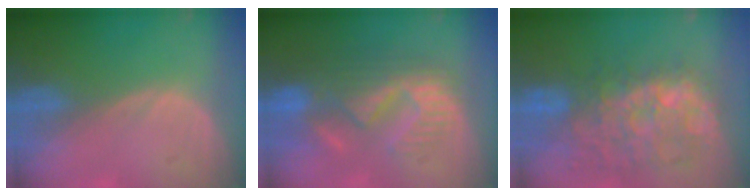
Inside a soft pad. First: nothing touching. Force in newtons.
{"total": 10.9, "press": 9.6, "slide": 5.1}
{"total": 11.0, "press": 10.3, "slide": 3.9}